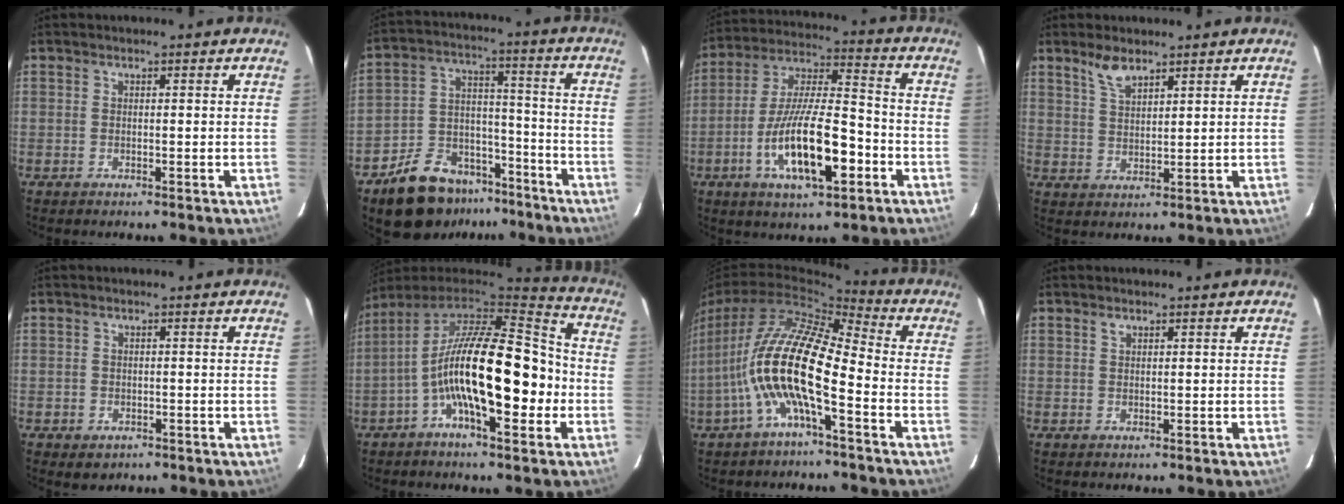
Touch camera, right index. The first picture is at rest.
{"total": 15.0, "force": [-10.9, 8.7, 5.6], "torque": [-0.121, 0.051, -0.157]}
{"total": 17.3, "force": [-6.5, 5.1, 15.2], "torque": [-0.290, -0.008, -0.113]}
{"total": 4.3, "force": [3.3, 1.3, 2.3], "torque": [-0.045, 0.003, 0.067]}
{"total": 2.7, "force": [-1.2, 2.2, 0.9], "torque": [-0.021, 0.000, -0.011]}
{"total": 20.6, "force": [-4.6, 6.9, 18.9], "torque": [-0.317, 0.002, -0.090]}
{"total": 14.4, "force": [-4.6, 3.5, 13.2], "torque": [-0.250, 0.000, -0.093]}
{"total": 0.6, "force": [0.4, 0.3, 0.3], "torque": [-0.004, 0.002, 0.008]}